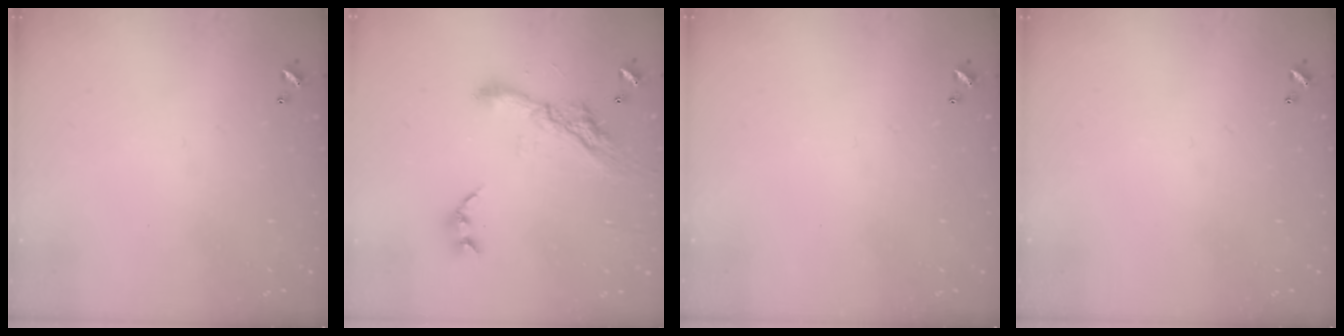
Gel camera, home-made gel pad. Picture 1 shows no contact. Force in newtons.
{"total": 11.7, "press": 11.7, "slide": 0.7}
{"total": 0.0}
{"total": 0.0}